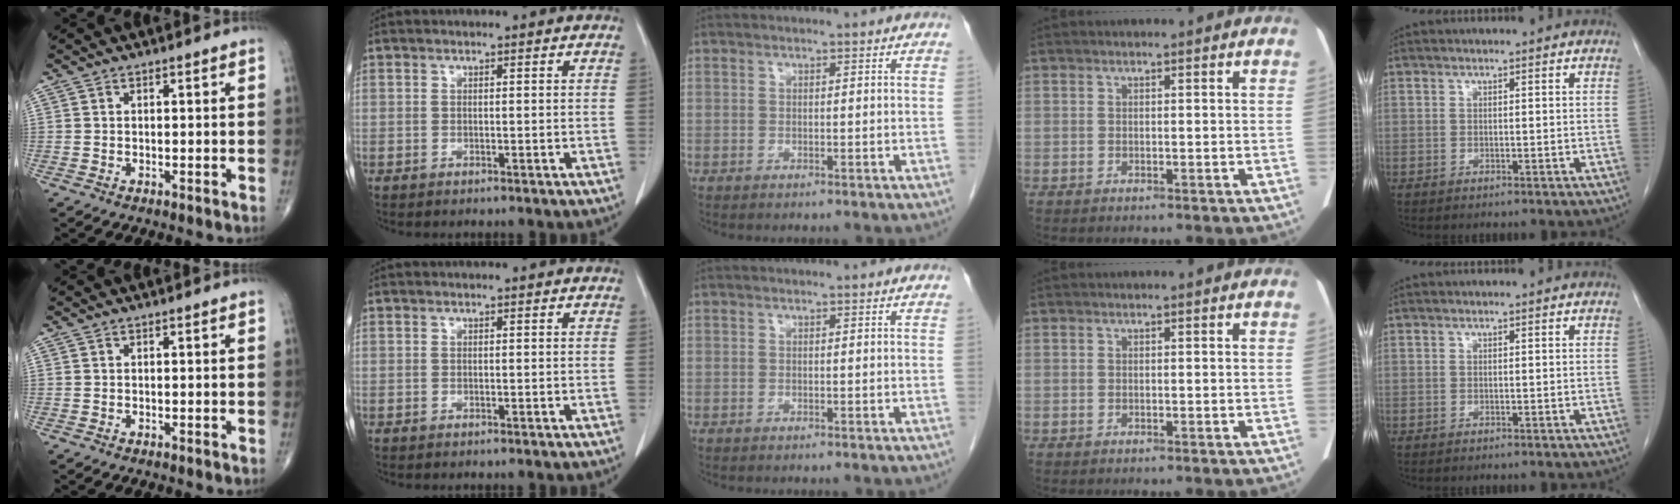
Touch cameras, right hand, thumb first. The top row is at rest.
{}